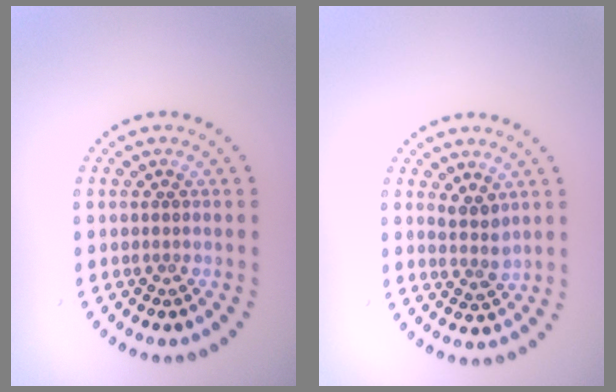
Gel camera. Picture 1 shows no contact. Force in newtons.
{"total": 2.0, "press": 1.6, "slide": 1.1}